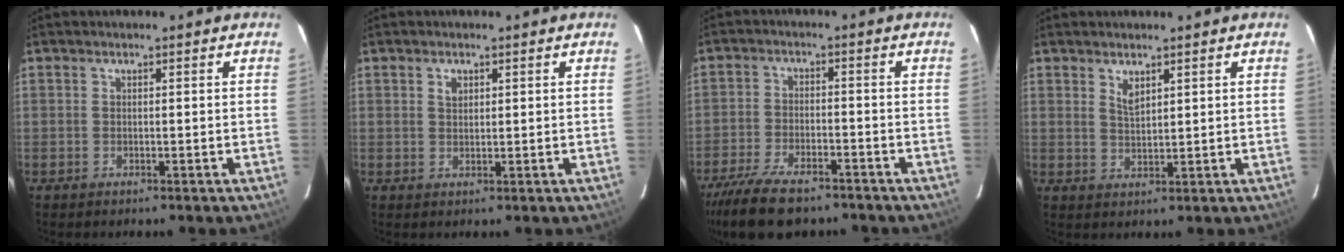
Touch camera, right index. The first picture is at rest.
{"total": 1.7, "force": [0.8, 1.2, 0.9], "torque": [-0.015, 0.006, 0.013]}
{"total": 13.3, "force": [-10.4, 4.7, 6.7], "torque": [-0.159, -0.027, -0.181]}
{"total": 2.6, "force": [1.8, 1.0, 1.6], "torque": [-0.030, -0.003, 0.032]}